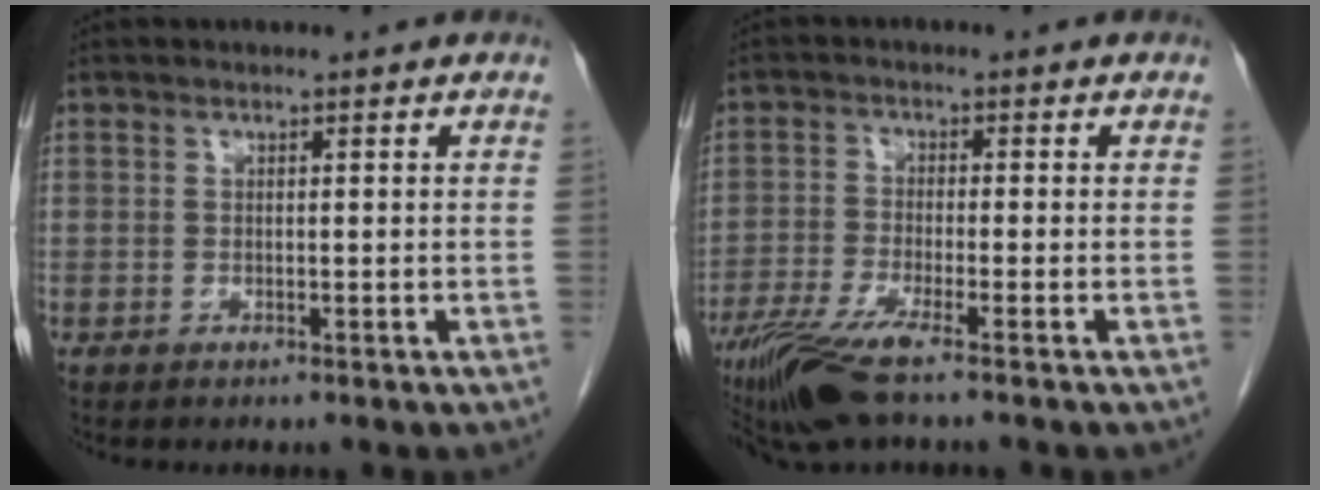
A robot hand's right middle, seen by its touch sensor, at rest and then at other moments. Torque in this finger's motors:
{"motor_torque": [1.18, -0.96, 0.36, 0.16]}